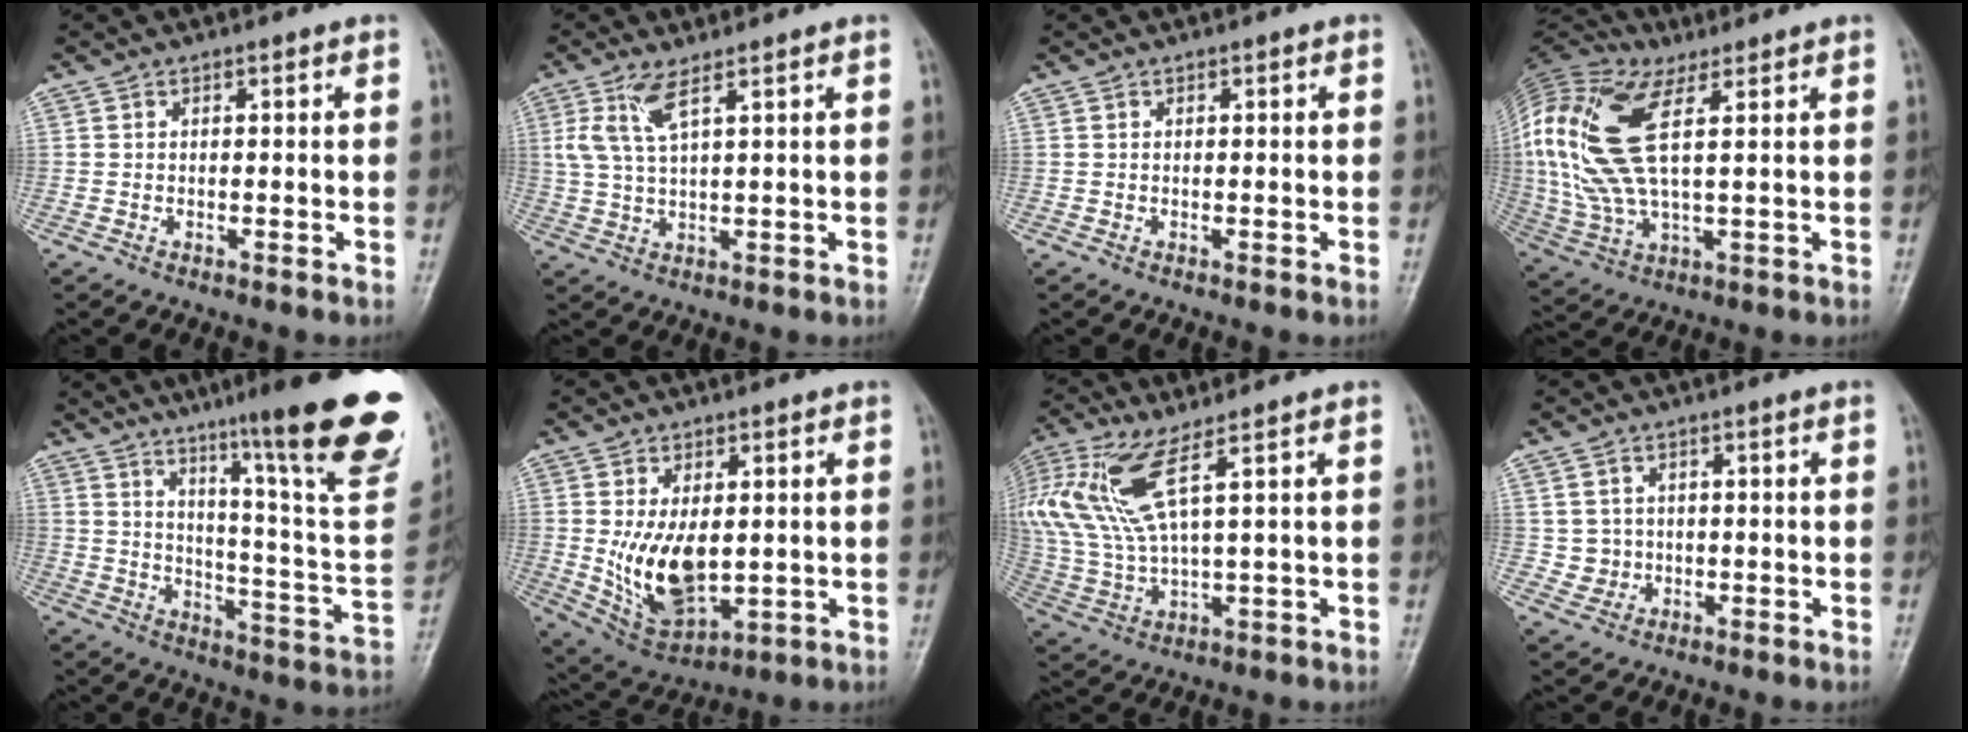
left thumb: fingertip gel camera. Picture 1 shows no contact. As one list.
[{"total": 5.2, "force": [2.6, 1.0, 4.4], "torque": [-0.109, -0.005, 0.061]}, {"total": 0.0}, {"total": 18.8, "force": [5.1, 7.7, 16.4], "torque": [-0.378, 0.004, 0.092]}, {"total": 27.4, "force": [17.1, 2.8, 21.2], "torque": [-0.259, -0.084, 0.240]}, {"total": 11.8, "force": [0.1, 6.7, 9.7], "torque": [-0.153, -0.019, 0.025]}, {"total": 13.8, "force": [6.7, 3.3, 11.6], "torque": [-0.293, -0.016, 0.141]}, {"total": 2.6, "force": [0.2, 2.6, 0.2], "torque": [0.012, 0.003, 0.006]}]